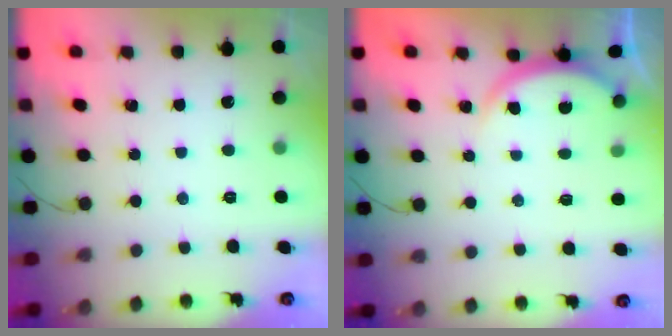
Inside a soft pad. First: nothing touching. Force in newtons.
{"total": 4.7, "press": 4.7, "slide": 0.2}